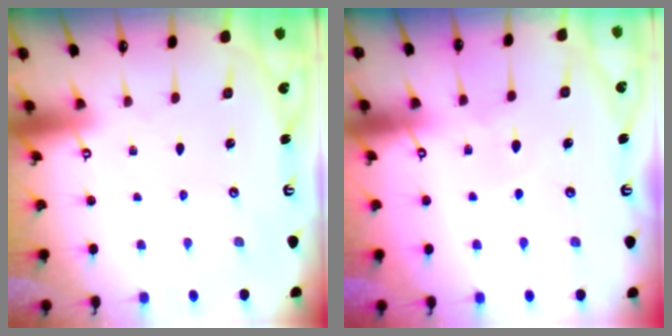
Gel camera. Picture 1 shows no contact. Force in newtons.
{"total": 5.4, "press": 5.4, "slide": 0.2}